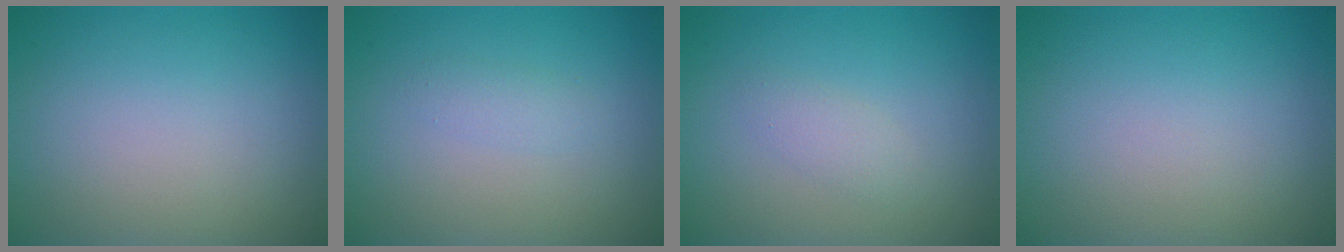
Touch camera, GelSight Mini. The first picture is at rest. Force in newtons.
{"total": 1.0, "press": 1.0, "slide": 0.1}
{"total": 1.4, "press": 1.4, "slide": 0.0}
{"total": 0.0}